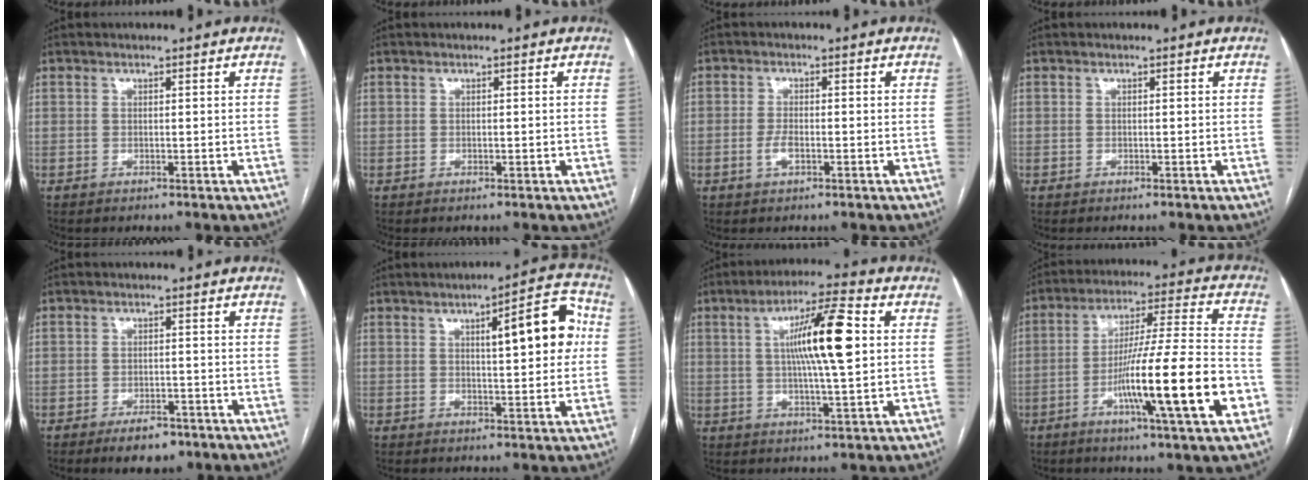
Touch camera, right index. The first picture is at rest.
{"total": 0.0}
{"total": 2.5, "force": [-0.9, 0.9, 2.2], "torque": [-0.045, 0.001, -0.016]}
{"total": 0.0}
{"total": 4.9, "force": [-3.3, 2.3, 2.8], "torque": [-0.044, 0.001, -0.044]}
{"total": 10.8, "force": [2.3, 2.4, 10.2], "torque": [-0.134, 0.025, 0.028]}
{"total": 12.2, "force": [2.1, 0.9, 11.9], "torque": [-0.203, 0.012, 0.032]}
{"total": 18.7, "force": [-6.2, 0.0, 17.7], "torque": [-0.286, -0.009, -0.099]}